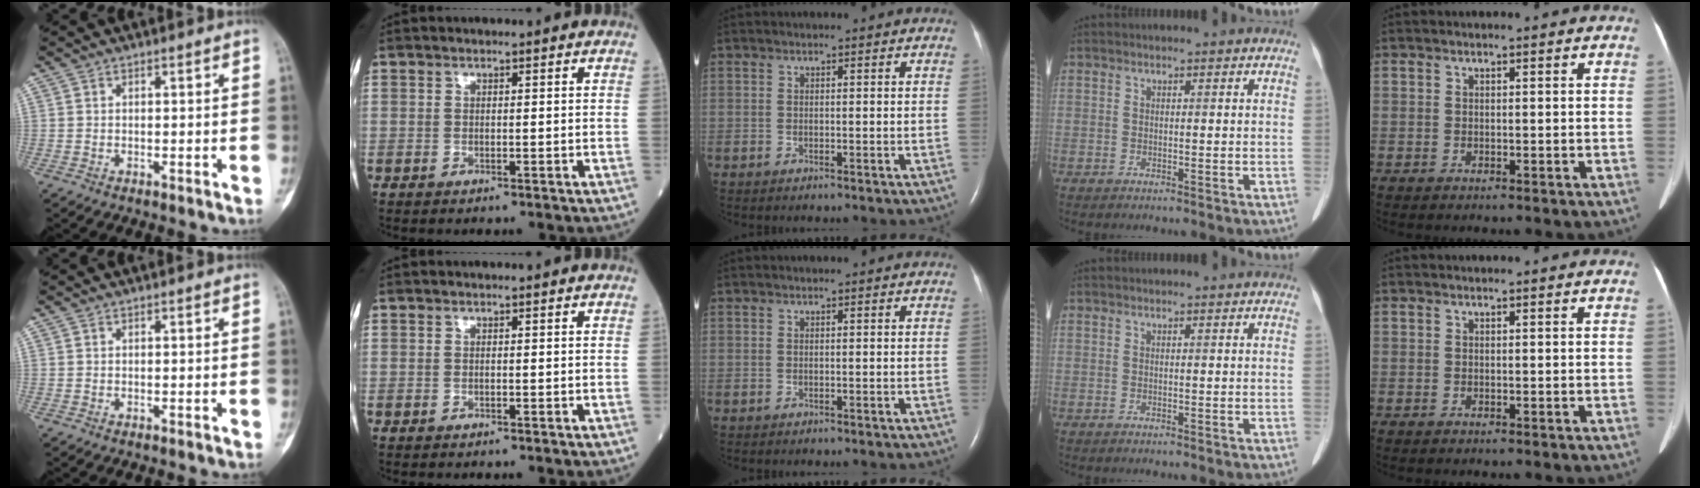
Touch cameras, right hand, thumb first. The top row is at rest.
{}